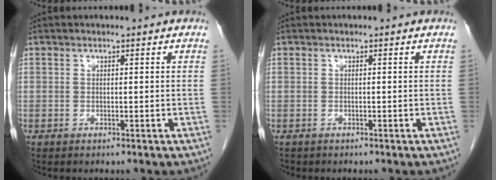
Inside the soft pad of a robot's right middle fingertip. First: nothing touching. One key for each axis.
{"total": 0.6, "fx": -0.5, "fy": 0.3, "fz": 0.0, "tx": -0.009, "ty": 0.001, "tz": -0.010}